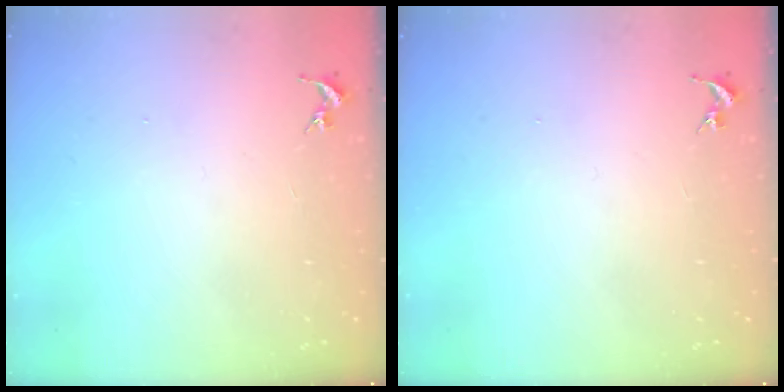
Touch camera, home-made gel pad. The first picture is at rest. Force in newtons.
{"total": 0.0}